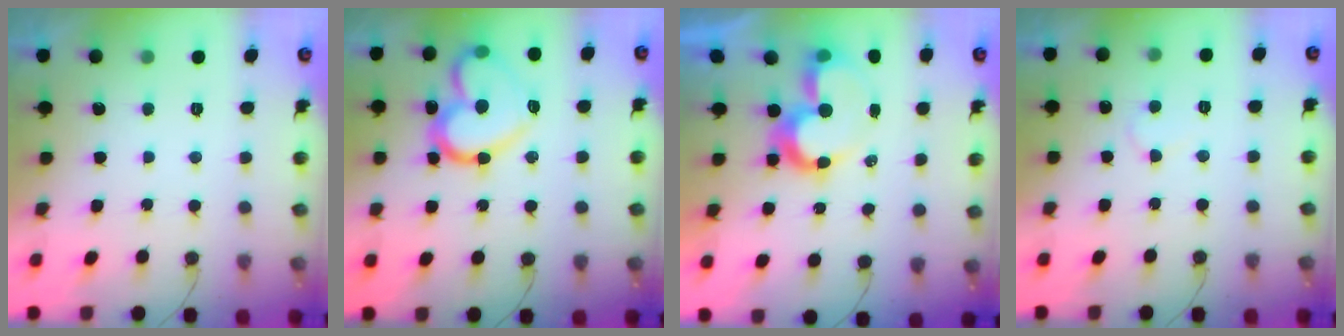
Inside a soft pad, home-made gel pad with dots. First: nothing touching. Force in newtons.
{"total": 18.9, "press": 18.8, "slide": 1.2}
{"total": 9.8, "press": 9.3, "slide": 3.2}
{"total": 4.9, "press": 4.9, "slide": 0.5}